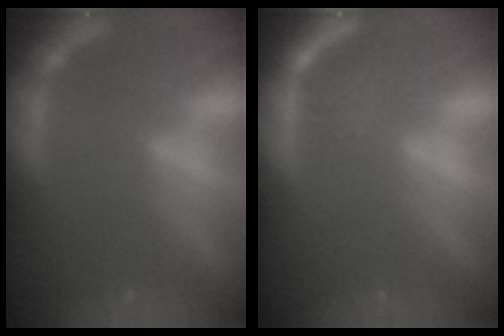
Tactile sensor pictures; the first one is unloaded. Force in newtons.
{"total": 3.0}